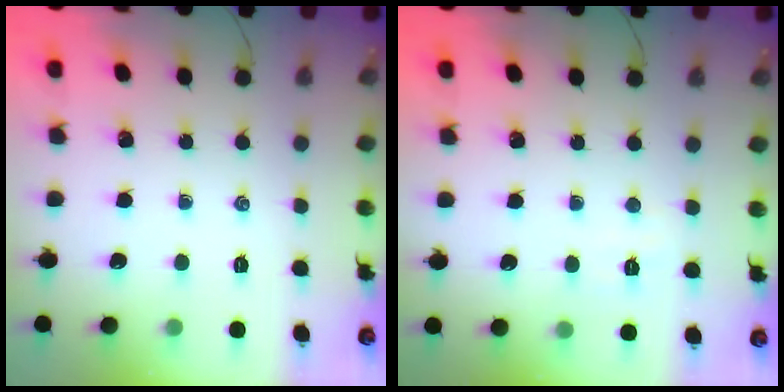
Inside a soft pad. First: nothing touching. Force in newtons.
{"total": 3.2, "press": 3.1, "slide": 0.8}